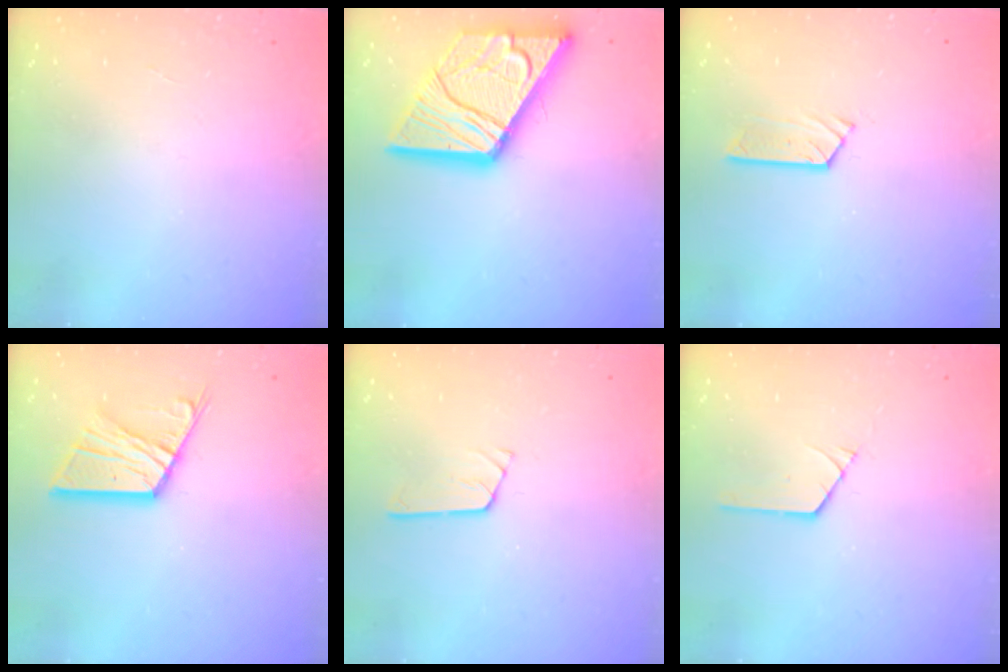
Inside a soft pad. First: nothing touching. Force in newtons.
{"total": 22.7, "press": 22.6, "slide": 2.7}
{"total": 5.3, "press": 5.3, "slide": 0.2}
{"total": 11.7, "press": 11.6, "slide": 0.6}
{"total": 3.1, "press": 3.1, "slide": 0.3}
{"total": 1.1, "press": 1.0, "slide": 0.1}